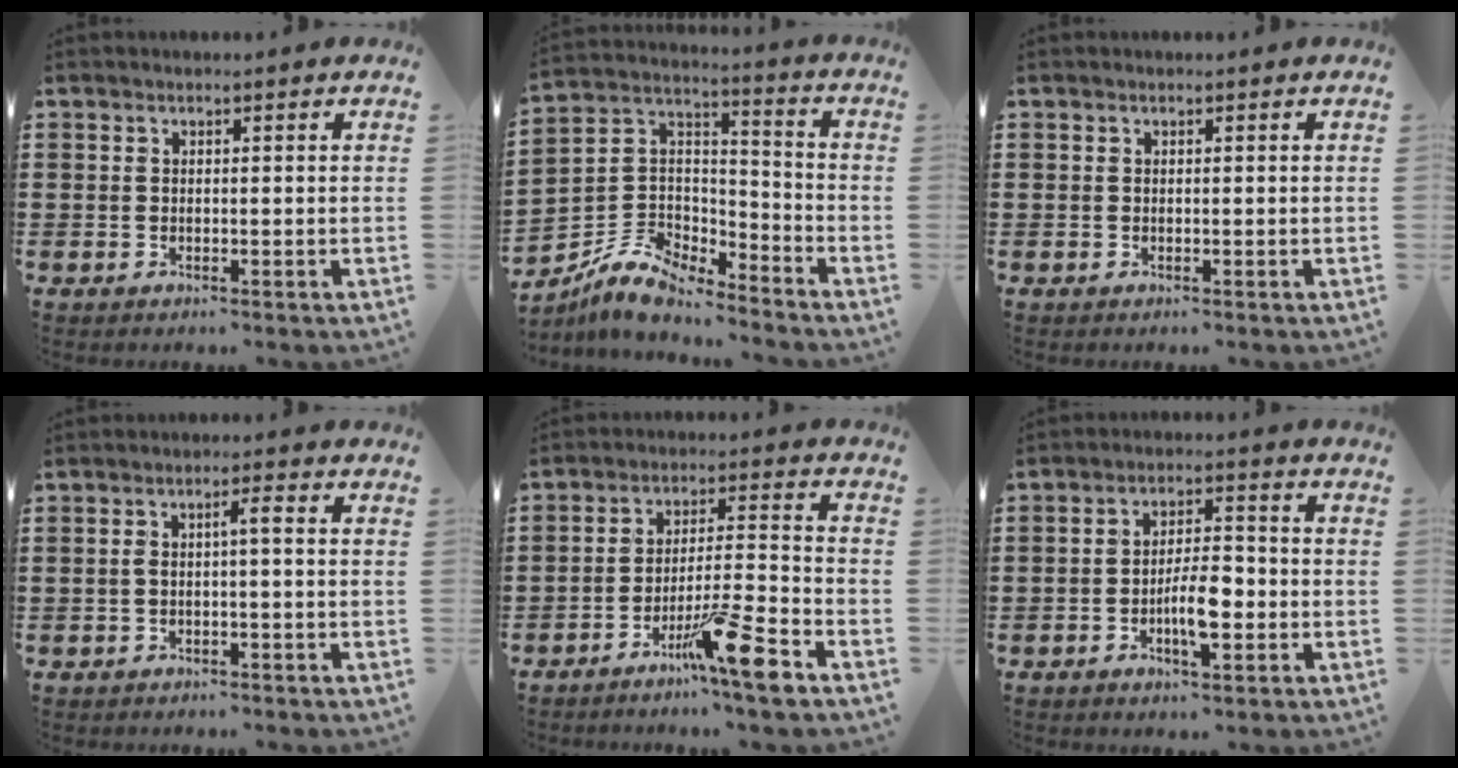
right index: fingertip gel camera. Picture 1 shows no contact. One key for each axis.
{"total": 8.3, "fx": -7.0, "fy": 3.4, "fz": 2.9, "tx": -0.086, "ty": 0.013, "tz": -0.143}
{"total": 0.0}
{"total": 2.4, "fx": -0.3, "fy": 0.2, "fz": 2.4, "tx": -0.046, "ty": 0.003, "tz": -0.008}
{"total": 10.8, "fx": -6.7, "fy": 0.4, "fz": 8.4, "tx": -0.146, "ty": 0.004, "tz": -0.122}
{"total": 6.5, "fx": -2.2, "fy": 2.3, "fz": 5.7, "tx": -0.108, "ty": 0.004, "tz": -0.043}